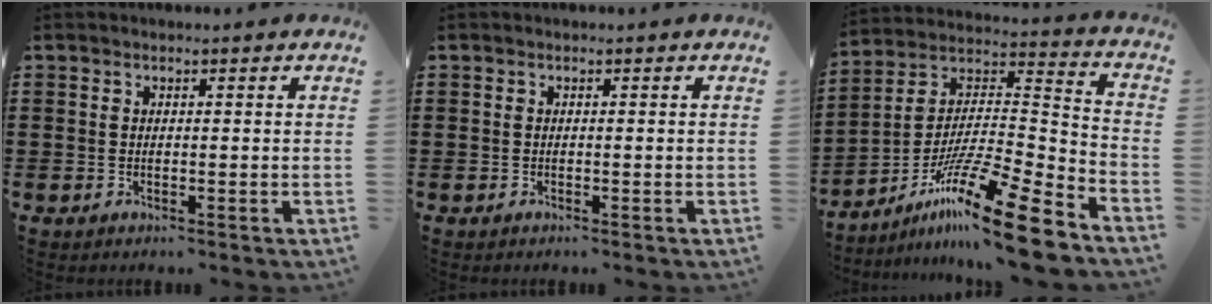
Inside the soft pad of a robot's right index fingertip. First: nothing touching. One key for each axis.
{"total": 0.0}
{"total": 17.0, "fx": -12.3, "fy": 1.1, "fz": 11.7, "tx": -0.201, "ty": 0.029, "tz": -0.224}